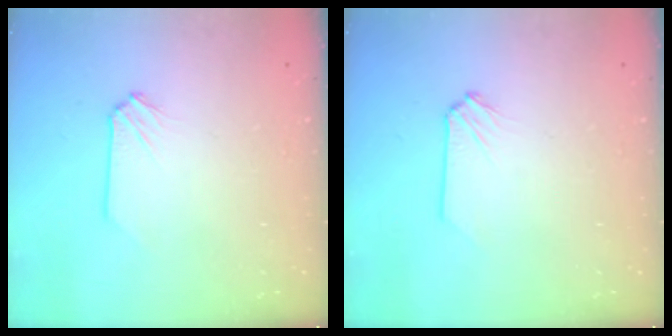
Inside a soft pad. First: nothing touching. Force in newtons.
{"total": 0.0}